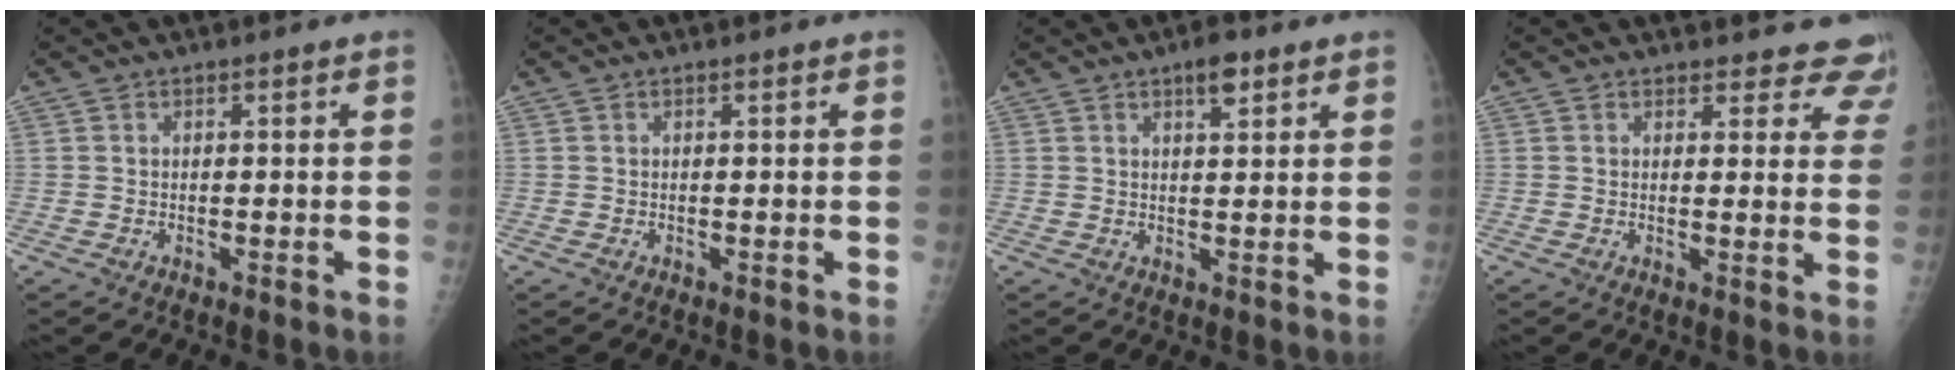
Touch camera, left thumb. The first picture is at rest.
{"total": 0.0}
{"total": 3.9, "force": [2.5, 1.4, 2.6], "torque": [-0.032, -0.012, 0.036]}
{"total": 10.2, "force": [9.5, 3.9, 0.5], "torque": [0.054, -0.051, 0.072]}